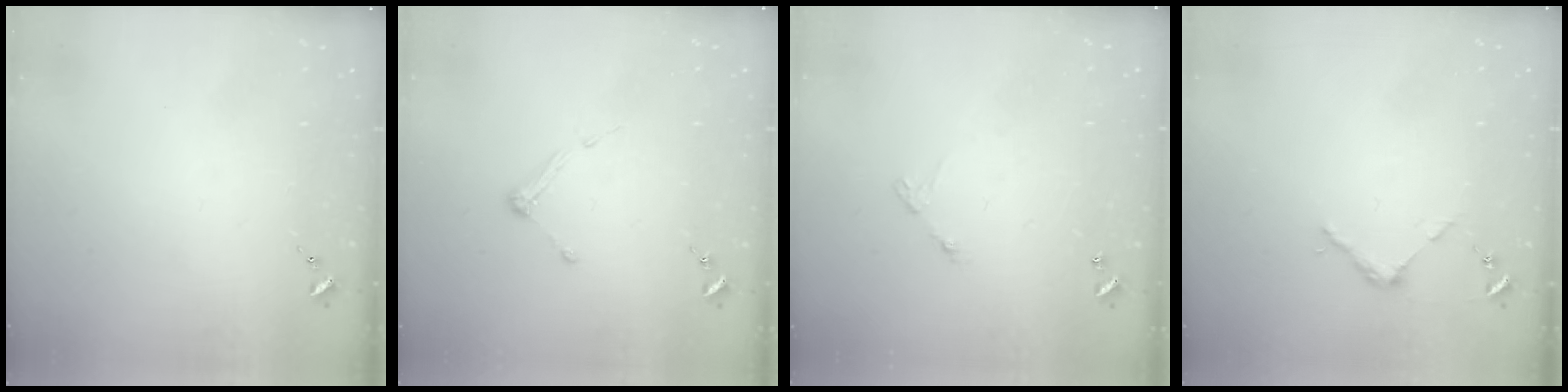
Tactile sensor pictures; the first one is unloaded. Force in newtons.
{"total": 4.4, "press": 4.3, "slide": 0.5}
{"total": 4.9, "press": 4.8, "slide": 0.3}
{"total": 3.9, "press": 3.9, "slide": 0.2}